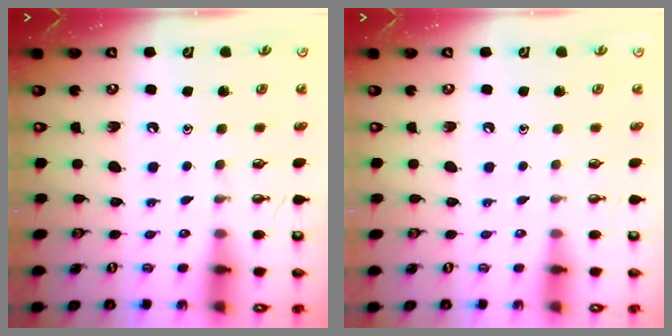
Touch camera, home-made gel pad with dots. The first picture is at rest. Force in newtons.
{"total": 0.0}